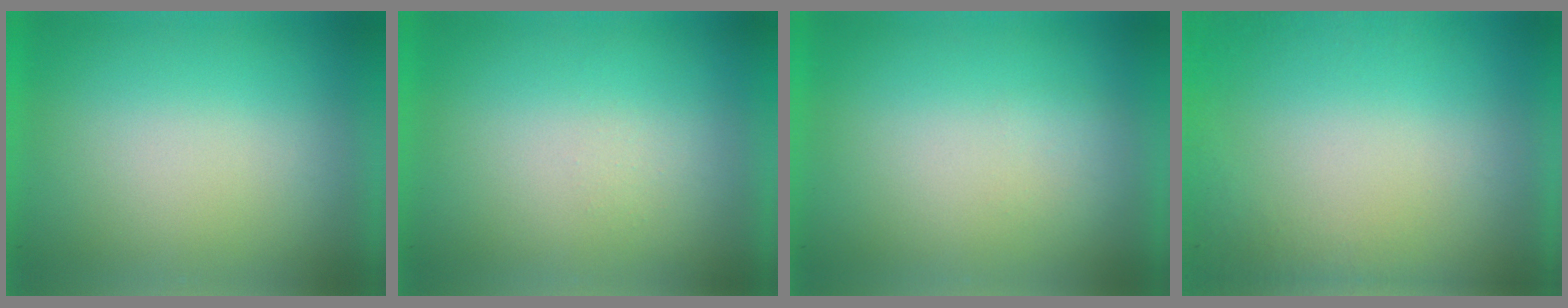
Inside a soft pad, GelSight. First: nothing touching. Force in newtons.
{"total": 1.3}
{"total": 1.1}
{"total": 2.8}